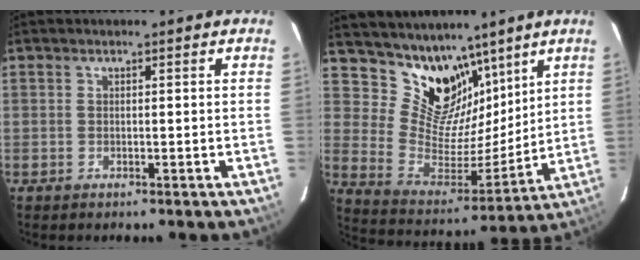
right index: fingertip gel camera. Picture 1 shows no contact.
{"total": 15.1, "force": [10.9, 8.6, 6.1], "torque": [-0.117, -0.013, 0.207]}